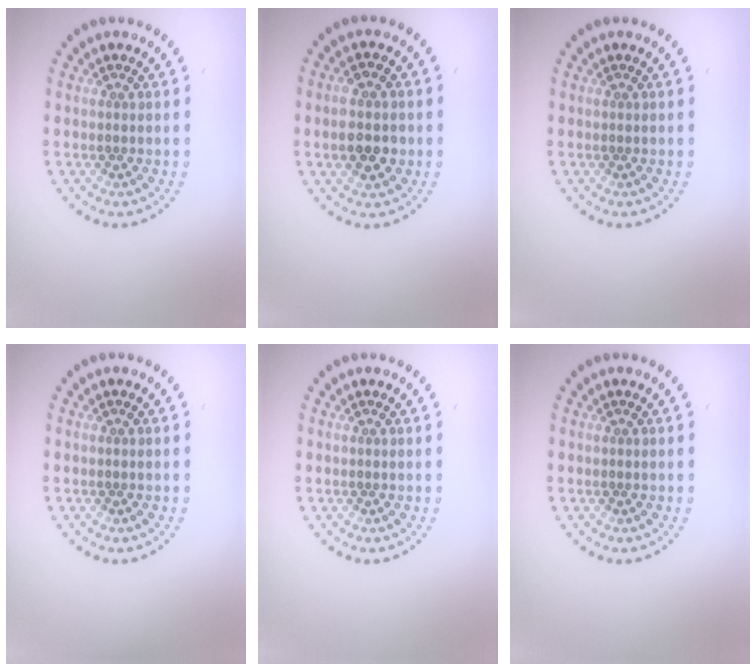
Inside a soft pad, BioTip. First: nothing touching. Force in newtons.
{"total": 3.9, "press": 3.9, "slide": 0.3}
{"total": 0.0}
{"total": 0.0}
{"total": 0.0}
{"total": 0.0}